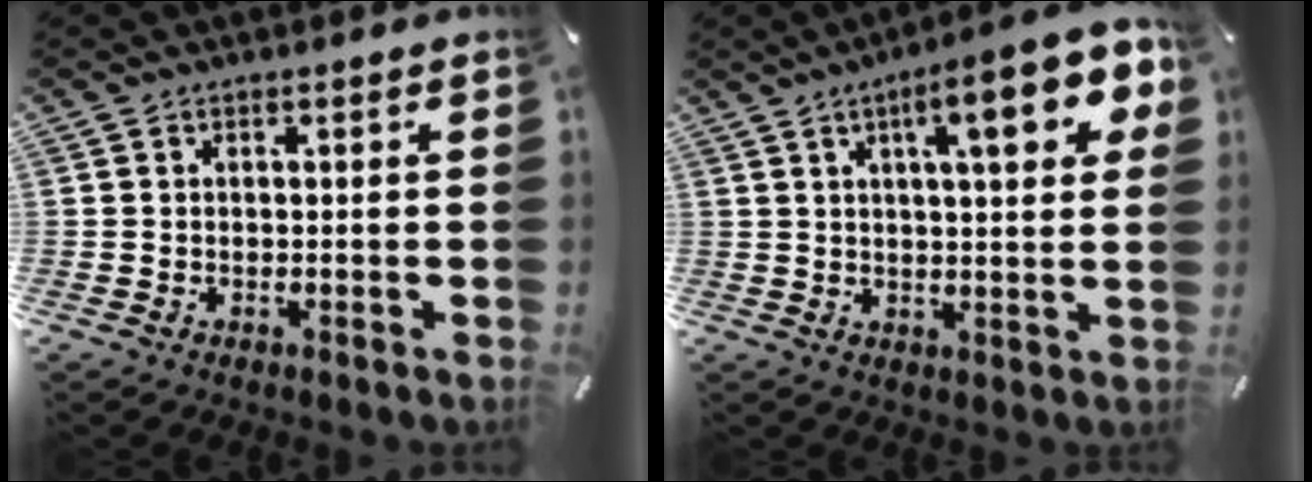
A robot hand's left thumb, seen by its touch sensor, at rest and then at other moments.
{"total": 14.9, "force": [6.5, 3.8, 12.9], "torque": [-0.186, -0.020, 0.094]}